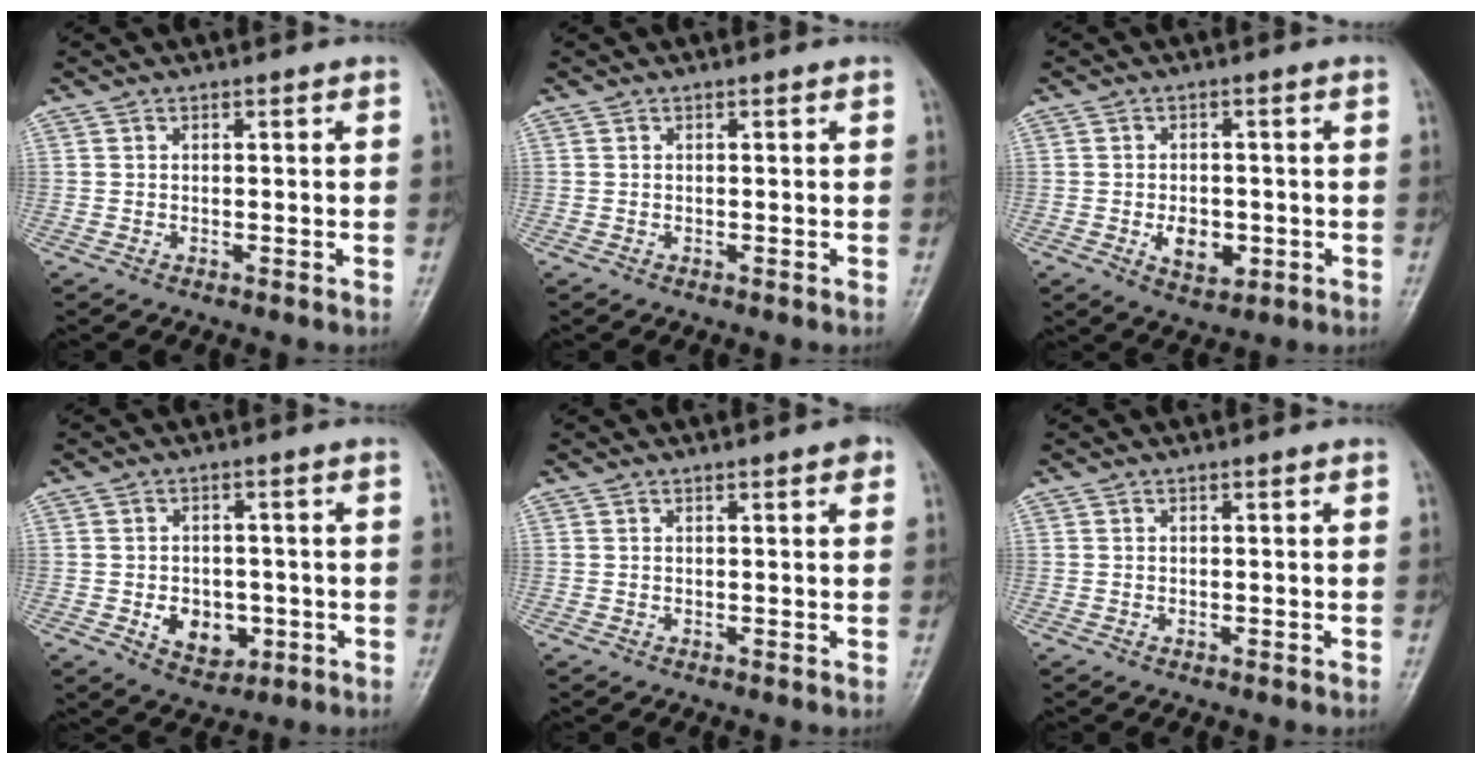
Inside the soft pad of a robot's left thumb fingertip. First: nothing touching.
{"total": 0.0}
{"total": 5.7, "force": [-1.3, 3.8, 4.1], "torque": [-0.049, -0.001, -0.014]}
{"total": 7.0, "force": [-1.7, 5.3, 4.3], "torque": [-0.038, 0.004, -0.013]}
{"total": 1.7, "force": [1.0, 0.3, 1.4], "torque": [-0.018, -0.001, 0.010]}
{"total": 0.0}